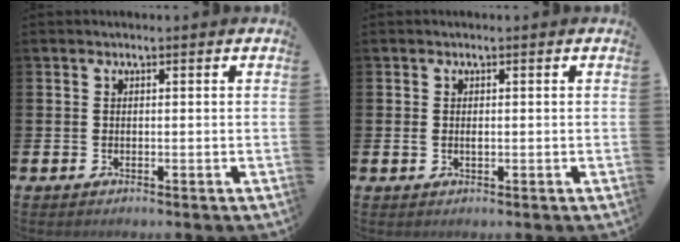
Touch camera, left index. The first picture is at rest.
{"total": 0.9, "force": [0.1, 0.5, 0.8], "torque": [-0.012, 0.004, -0.001]}